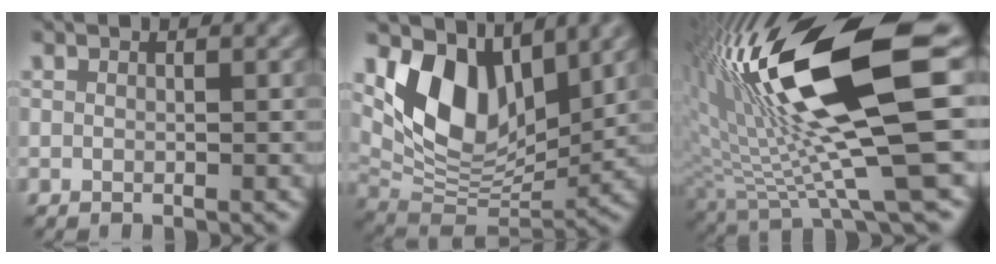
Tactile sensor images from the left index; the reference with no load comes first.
{"total": 9.1, "force": [4.2, 5.4, 6.0], "torque": [-0.116, -0.016, 0.077]}
{"total": 16.2, "force": [4.3, 3.9, 15.1], "torque": [-0.274, -0.006, 0.080]}